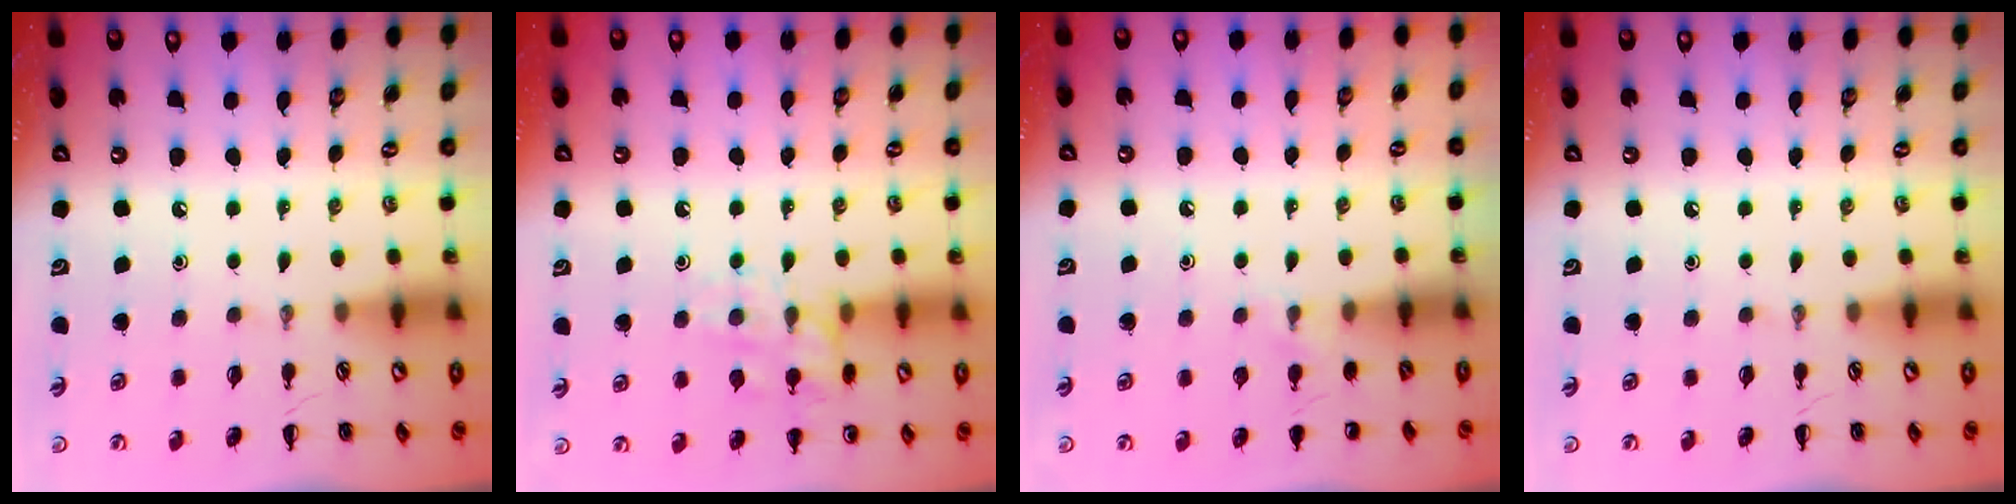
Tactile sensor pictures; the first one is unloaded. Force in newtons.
{"total": 12.4, "press": 12.4, "slide": 0.8}
{"total": 3.8, "press": 3.6, "slide": 1.3}
{"total": 0.0}